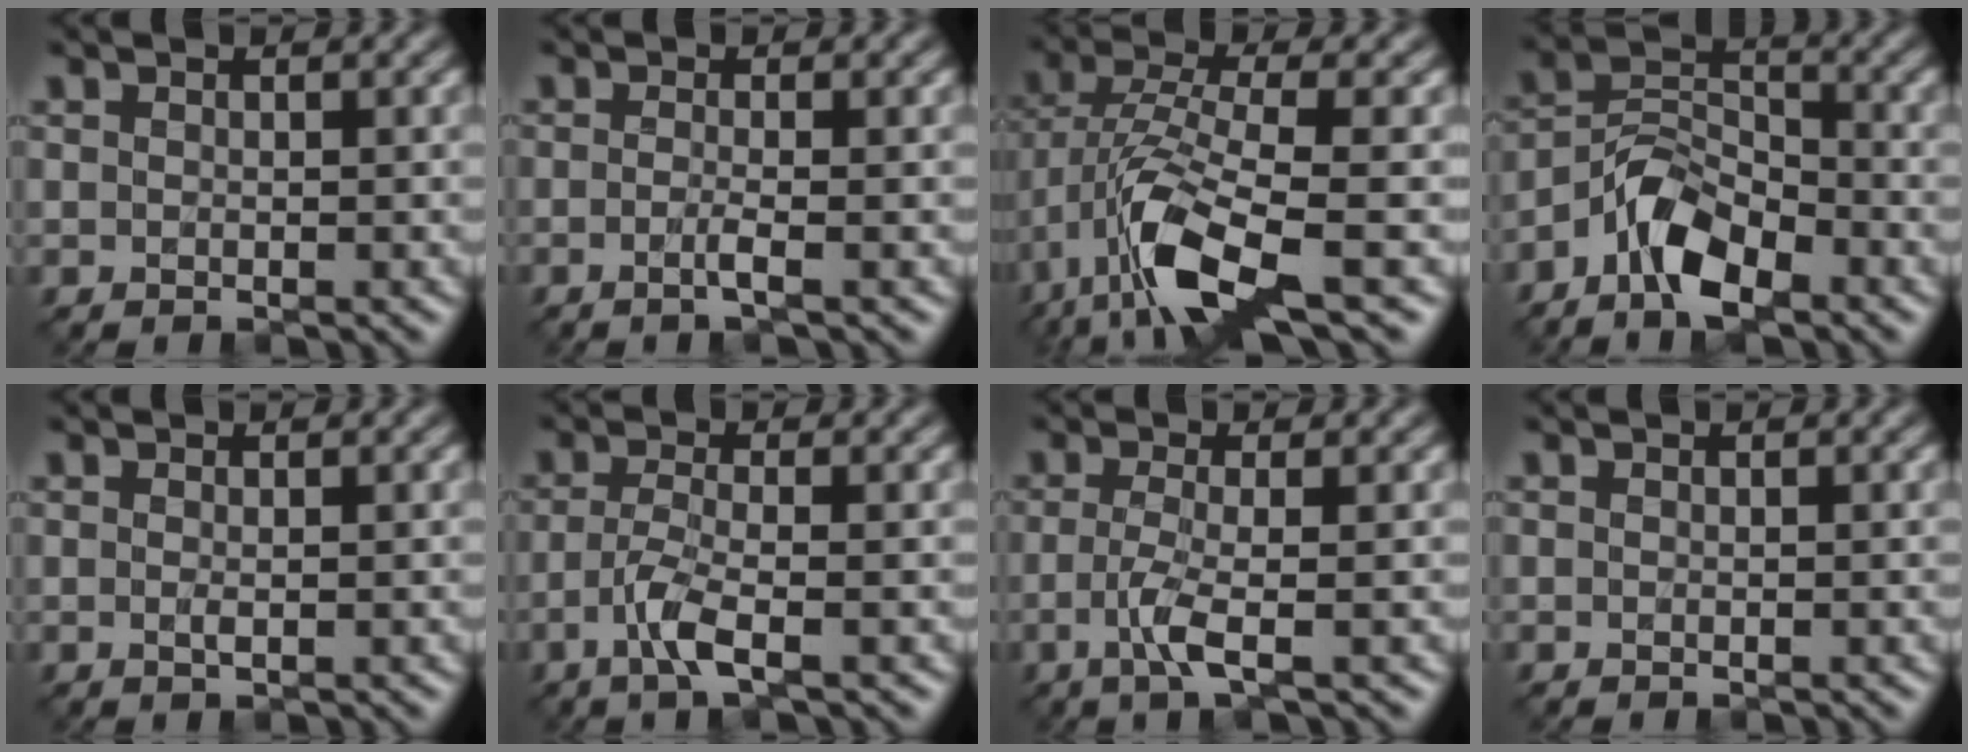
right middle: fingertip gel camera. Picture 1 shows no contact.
{"total": 1.8, "force": [-0.7, 0.4, 1.6], "torque": [-0.026, -0.007, -0.020]}
{"total": 8.7, "force": [-4.0, 2.6, 7.3], "torque": [-0.155, -0.004, -0.082]}
{"total": 6.1, "force": [-4.0, 2.7, 3.8], "torque": [-0.069, 0.003, -0.086]}
{"total": 0.6, "force": [-0.1, 0.1, 0.6], "torque": [-0.014, -0.003, -0.002]}
{"total": 3.2, "force": [-1.5, 0.6, 2.8], "torque": [-0.062, -0.004, -0.038]}
{"total": 3.1, "force": [-1.0, 0.6, 2.9], "torque": [-0.063, -0.010, -0.025]}
{"total": 0.0}